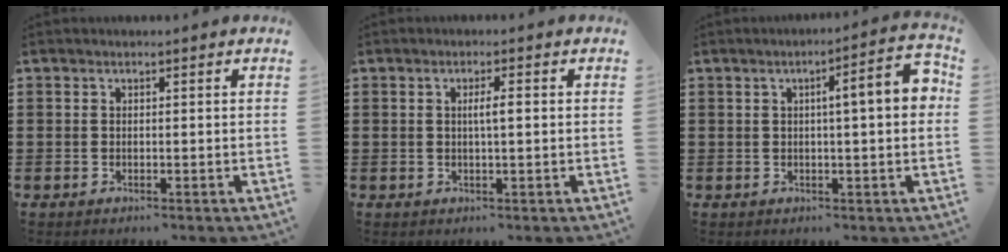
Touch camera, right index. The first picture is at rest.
{"total": 2.3, "force": [0.2, 0.3, 2.3], "torque": [-0.043, 0.000, 0.001]}
{"total": 6.8, "force": [1.0, 0.9, 6.7], "torque": [-0.100, -0.004, 0.006]}